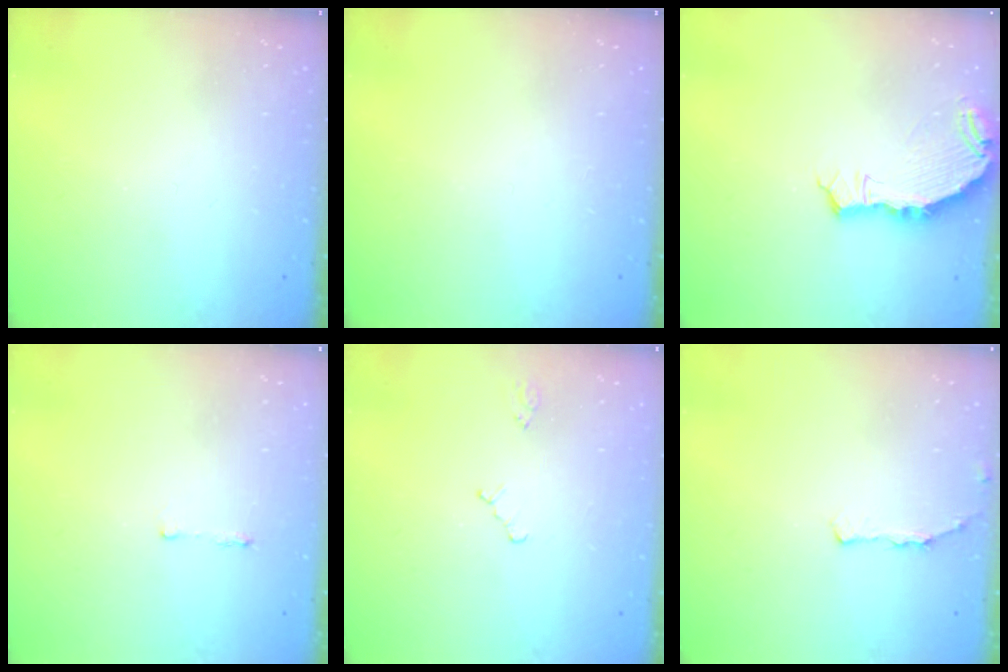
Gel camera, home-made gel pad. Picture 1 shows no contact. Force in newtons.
{"total": 0.0}
{"total": 6.9, "press": 5.2, "slide": 4.5}
{"total": 2.6, "press": 2.6, "slide": 0.4}
{"total": 1.5, "press": 1.5, "slide": 0.3}
{"total": 3.2, "press": 2.9, "slide": 1.4}